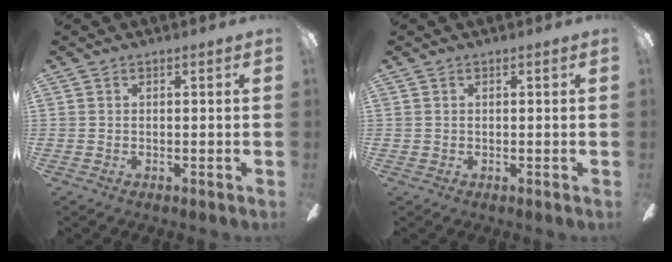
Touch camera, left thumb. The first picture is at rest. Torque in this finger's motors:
{"motor_torque": [-0.14, -0.05, -0.04, -0.09, -0.03]}